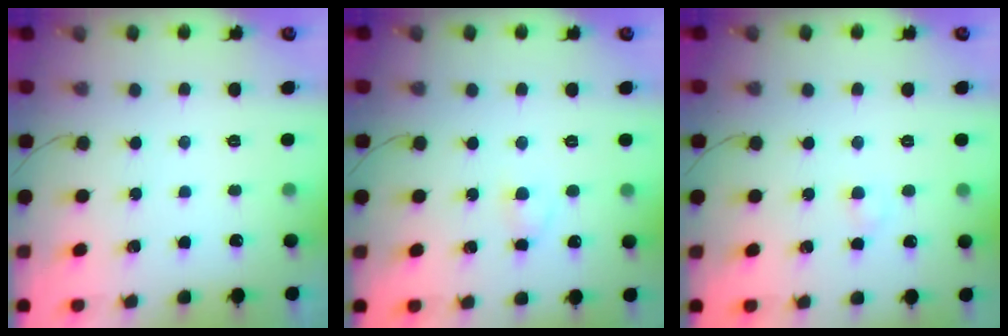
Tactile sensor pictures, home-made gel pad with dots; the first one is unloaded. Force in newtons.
{"total": 2.4, "press": 2.2, "slide": 1.1}
{"total": 2.3, "press": 2.1, "slide": 0.8}